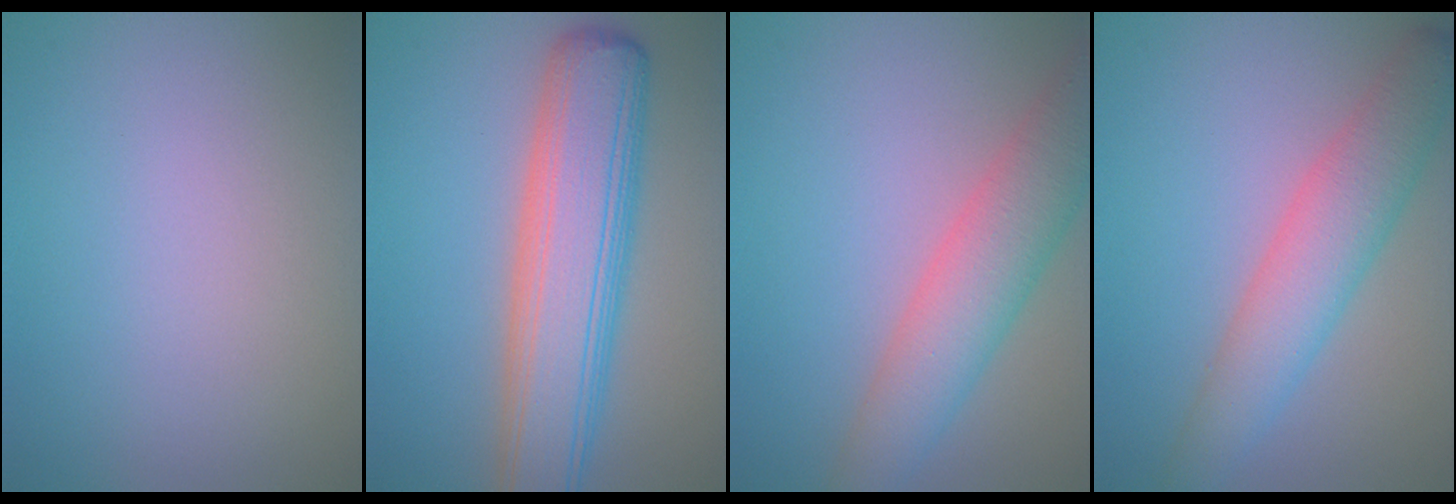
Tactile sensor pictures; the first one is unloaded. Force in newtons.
{"total": 9.0, "press": 9.0, "slide": 0.2}
{"total": 5.9, "press": 5.9, "slide": 0.2}
{"total": 5.2, "press": 5.2, "slide": 0.1}